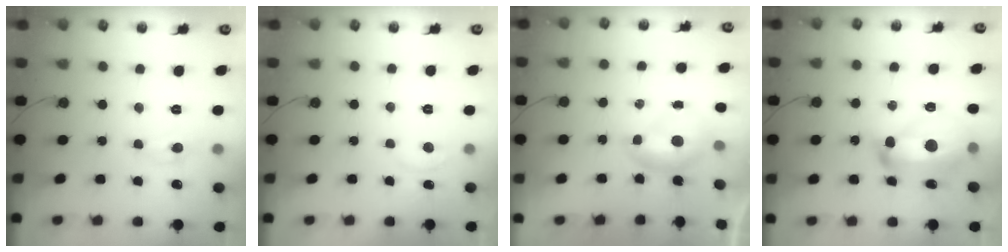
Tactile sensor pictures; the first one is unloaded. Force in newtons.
{"total": 2.8, "press": 2.8, "slide": 0.5}
{"total": 0.0}
{"total": 14.2, "press": 14.1, "slide": 1.3}